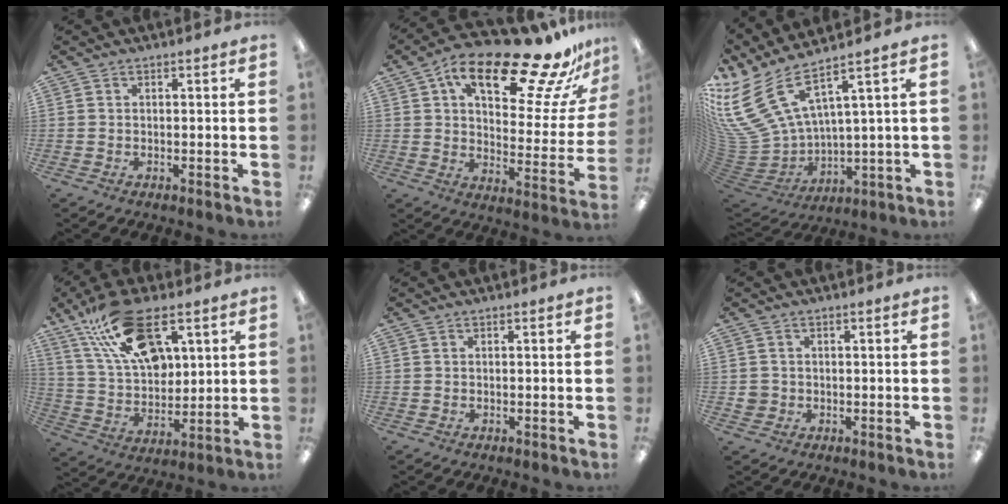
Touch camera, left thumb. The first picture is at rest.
{"total": 23.8, "force": [15.1, 8.5, 16.3], "torque": [-0.234, -0.099, 0.238]}
{"total": 16.9, "force": [8.8, 9.0, 11.3], "torque": [-0.267, -0.058, 0.164]}
{"total": 20.3, "force": [11.0, 10.5, 13.5], "torque": [-0.236, -0.031, 0.197]}
{"total": 0.0}
{"total": 2.6, "force": [-0.4, 2.5, 0.4], "torque": [-0.002, -0.001, -0.009]}